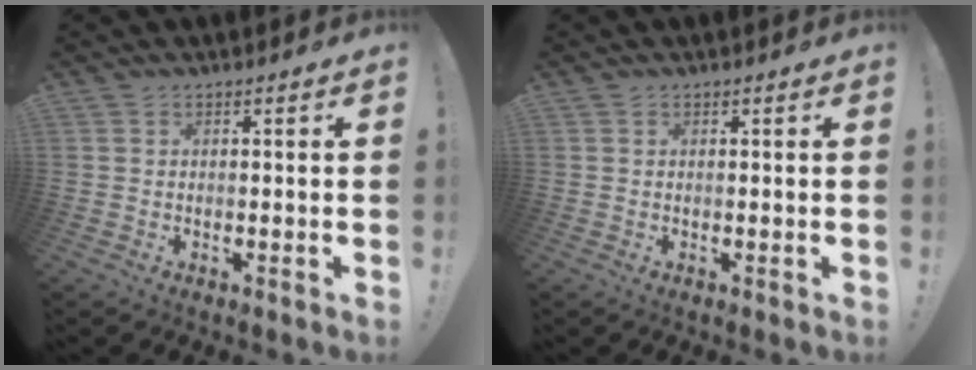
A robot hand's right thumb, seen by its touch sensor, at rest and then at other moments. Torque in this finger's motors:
{"motor_torque": [-0.10, -0.06, 0.04, -0.01, 0.06]}